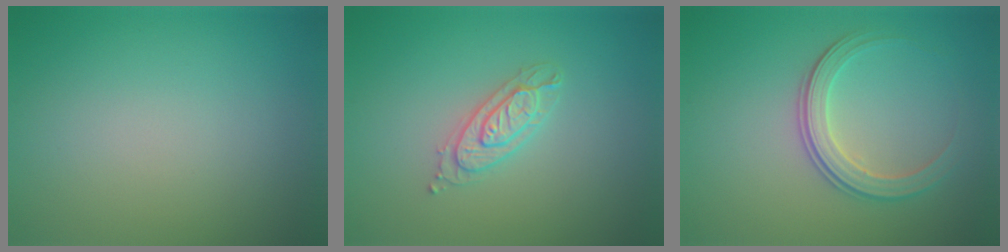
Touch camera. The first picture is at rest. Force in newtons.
{"total": 2.2, "press": 2.1, "slide": 0.4}
{"total": 2.9, "press": 2.7, "slide": 1.0}